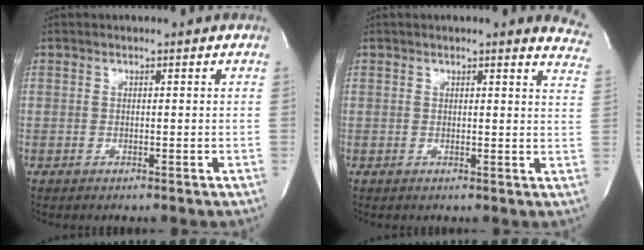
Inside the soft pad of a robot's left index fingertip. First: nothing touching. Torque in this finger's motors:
{"motor_torque": [0.39, -0.48, -0.04, 0.01]}